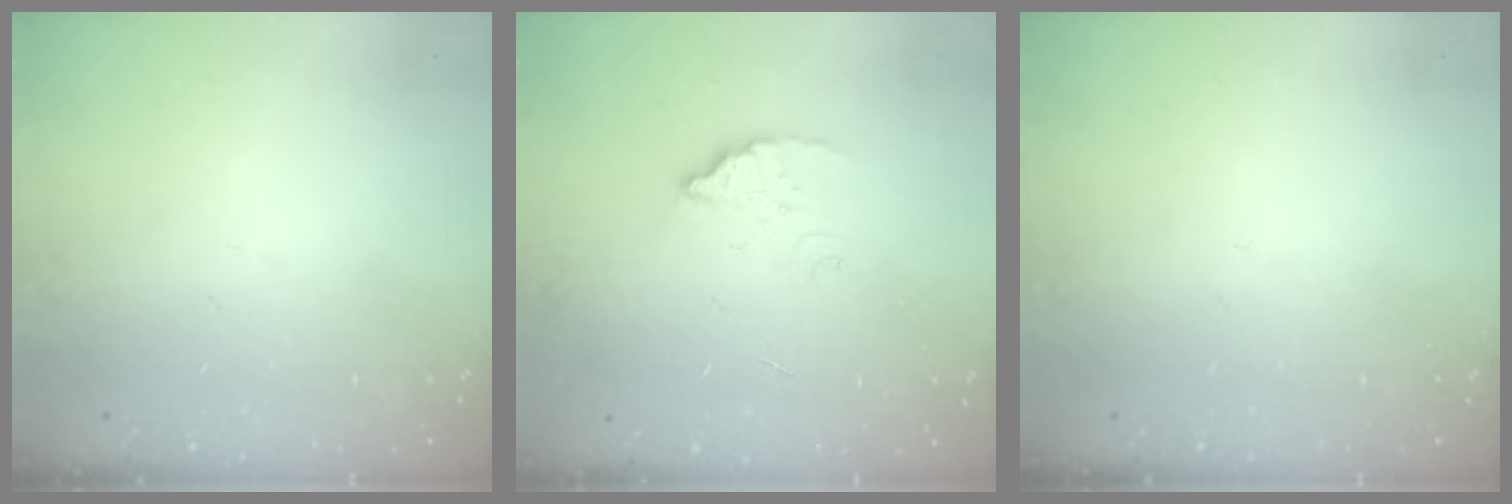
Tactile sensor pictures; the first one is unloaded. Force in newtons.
{"total": 3.0, "press": 3.0, "slide": 0.2}
{"total": 0.0}